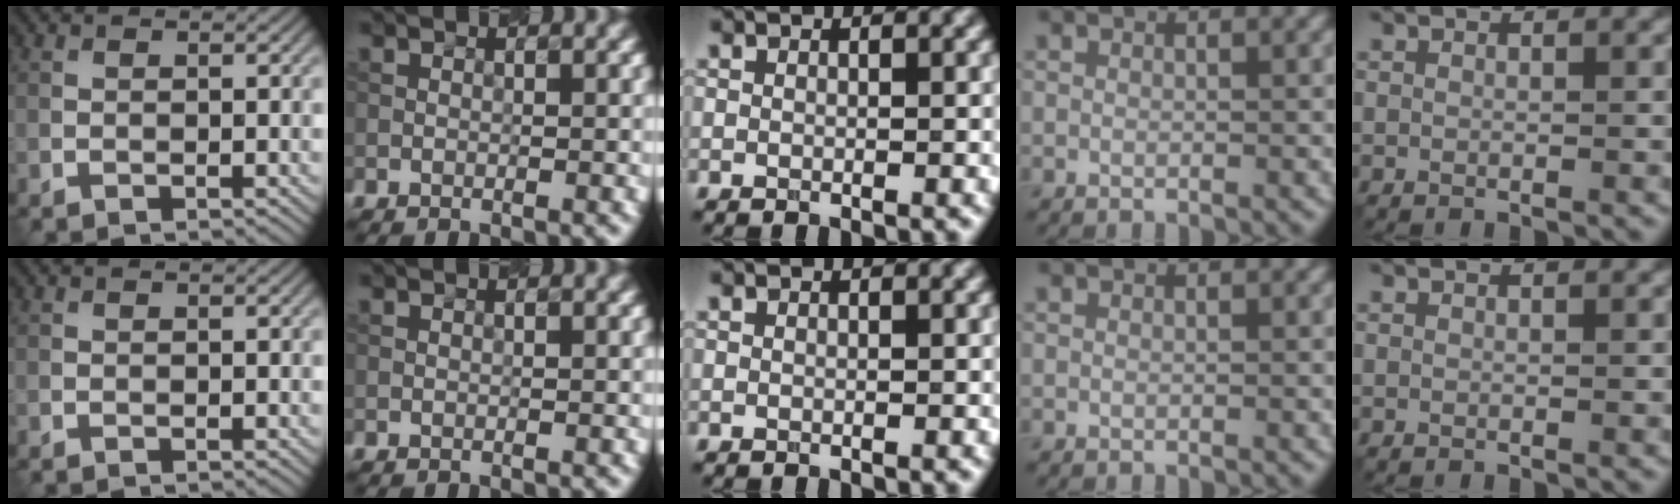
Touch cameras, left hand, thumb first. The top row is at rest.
{}